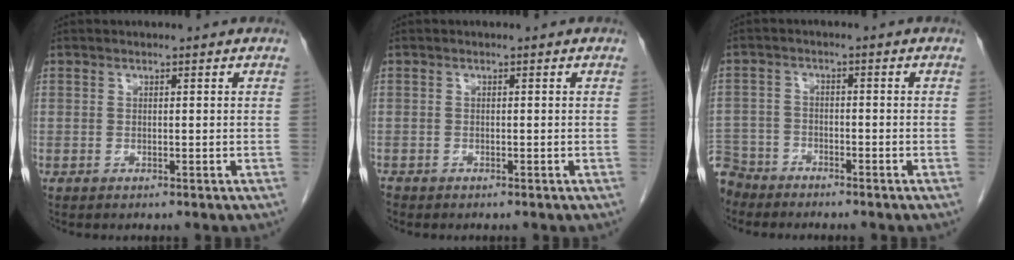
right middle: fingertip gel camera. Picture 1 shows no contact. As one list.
[{"total": 0.8, "force": [-0.7, 0.4, 0.2], "torque": [-0.009, -0.001, -0.015]}, {"total": 7.1, "force": [-6.3, 3.2, 0.2], "torque": [-0.013, -0.003, -0.123]}]